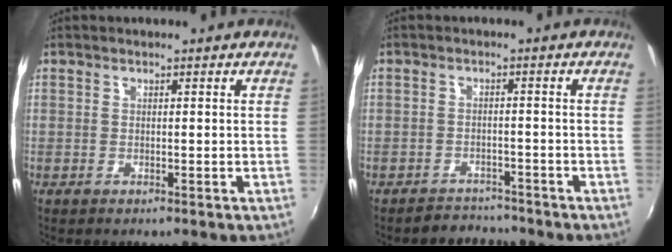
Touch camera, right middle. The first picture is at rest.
{"total": 4.4, "force": [-4.2, 1.3, -0.1], "torque": [-0.013, 0.003, -0.067]}